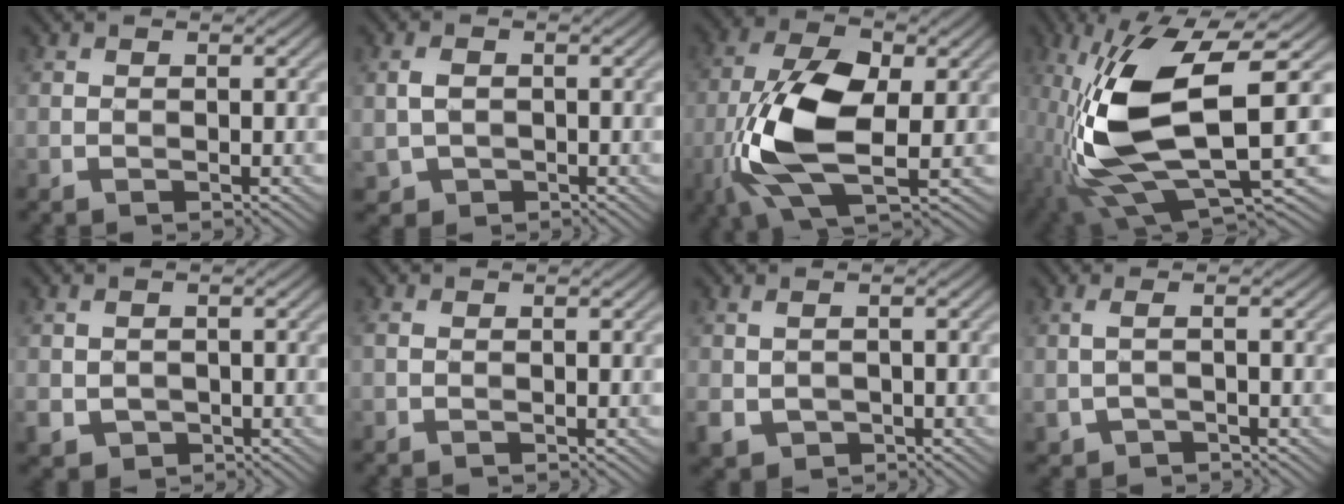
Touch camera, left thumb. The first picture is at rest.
{"total": 2.8, "force": [-0.2, 2.2, 1.7], "torque": [-0.044, -0.002, -0.003]}
{"total": 12.3, "force": [-2.0, 6.0, 10.5], "torque": [-0.238, 0.002, -0.045]}
{"total": 14.6, "force": [-2.3, 5.4, 13.4], "torque": [-0.283, -0.007, -0.042]}
{"total": 2.5, "force": [-0.8, 2.2, 1.0], "torque": [-0.036, -0.008, -0.013]}
{"total": 1.0, "force": [0.0, 0.7, 0.7], "torque": [-0.023, 0.004, -0.001]}
{"total": 2.7, "force": [-0.7, 2.0, 1.7], "torque": [-0.052, -0.008, -0.011]}
{"total": 1.1, "force": [-0.5, 0.2, 1.0], "torque": [-0.029, 0.000, -0.008]}